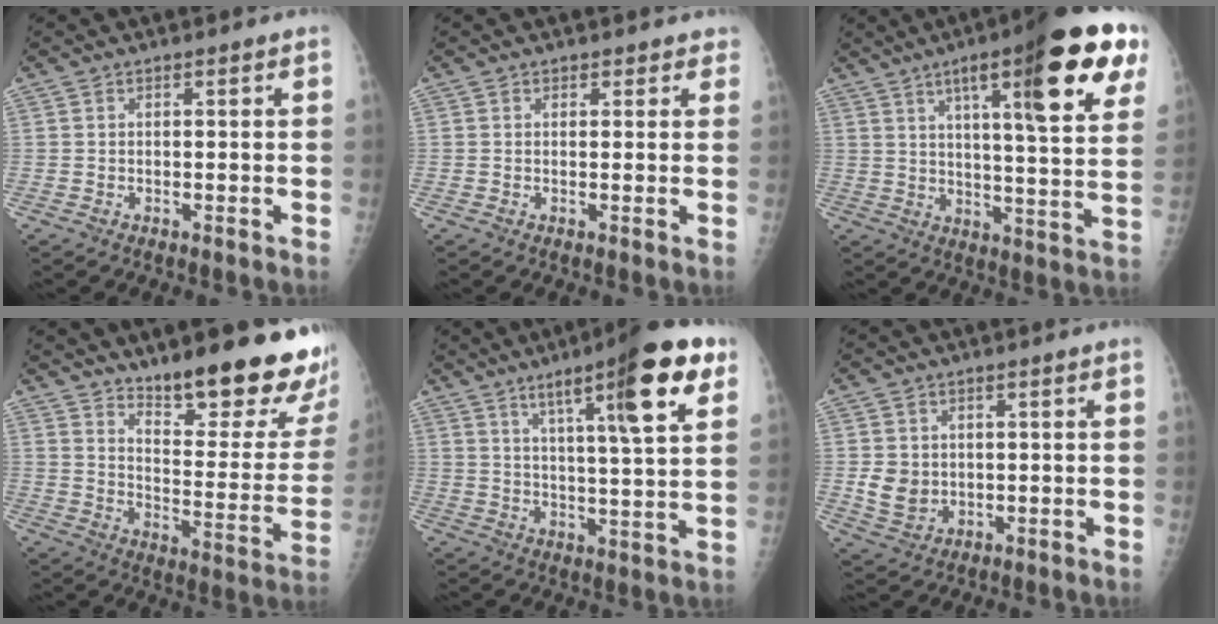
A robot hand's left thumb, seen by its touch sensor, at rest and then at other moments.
{"total": 1.7, "force": [1.3, 1.1, 0.0], "torque": [0.026, -0.004, 0.009]}
{"total": 23.3, "force": [11.0, 4.1, 20.2], "torque": [-0.266, -0.024, 0.154]}
{"total": 24.0, "force": [17.3, 6.2, 15.5], "torque": [-0.177, -0.114, 0.241]}
{"total": 17.3, "force": [8.8, 2.4, 14.7], "torque": [-0.205, -0.030, 0.130]}
{"total": 5.3, "force": [0.2, 4.5, 2.8], "torque": [-0.030, -0.005, 0.016]}